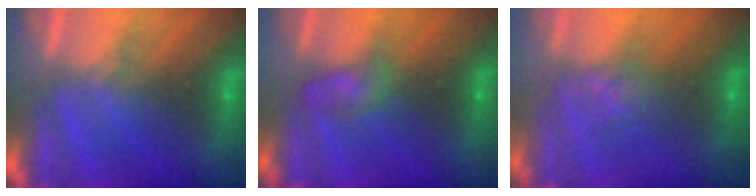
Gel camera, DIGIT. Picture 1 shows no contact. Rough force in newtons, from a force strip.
{"total": 2.3}
{"total": 4.4}